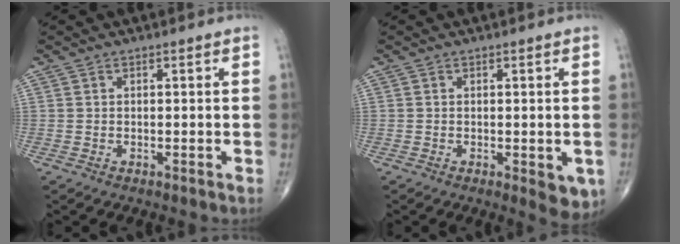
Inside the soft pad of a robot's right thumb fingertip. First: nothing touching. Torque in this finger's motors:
{"motor_torque": [0.66, 0.78, 0.15, -0.27, 0.13]}